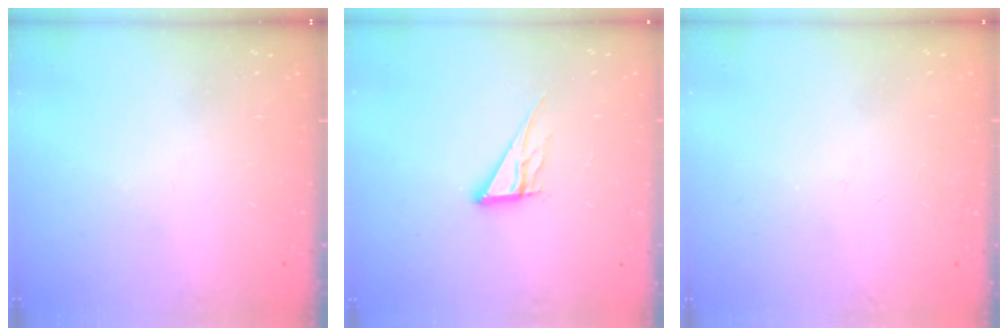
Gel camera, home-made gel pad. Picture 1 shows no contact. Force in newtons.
{"total": 7.1, "press": 7.1, "slide": 0.2}
{"total": 2.7, "press": 2.7, "slide": 0.3}